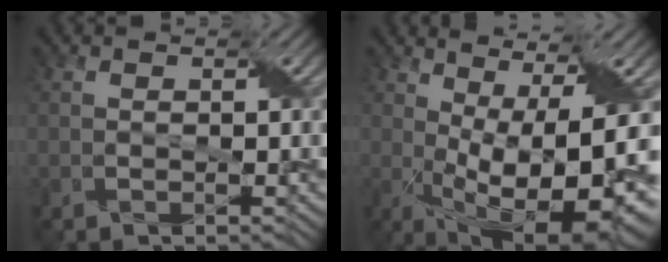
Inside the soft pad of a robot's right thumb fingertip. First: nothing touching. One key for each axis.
{"total": 16.9, "fx": -0.1, "fy": 6.1, "fz": 15.7, "tx": -0.236, "ty": -0.018, "tz": 0.022}